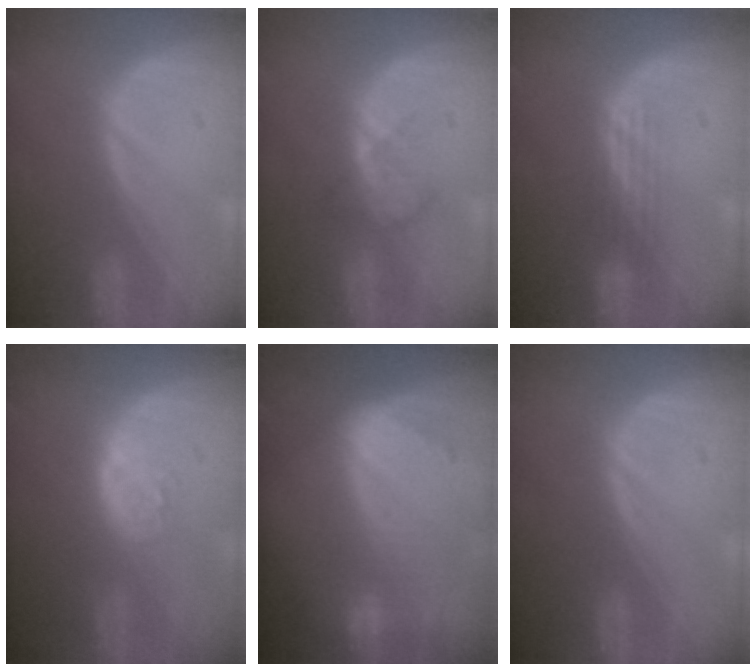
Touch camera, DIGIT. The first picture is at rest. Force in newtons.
{"total": 3.7, "press": 3.2, "slide": 1.8}
{"total": 3.0, "press": 2.6, "slide": 1.4}
{"total": 3.5, "press": 3.5, "slide": 0.6}
{"total": 9.1, "press": 8.0, "slide": 4.4}
{"total": 0.0}